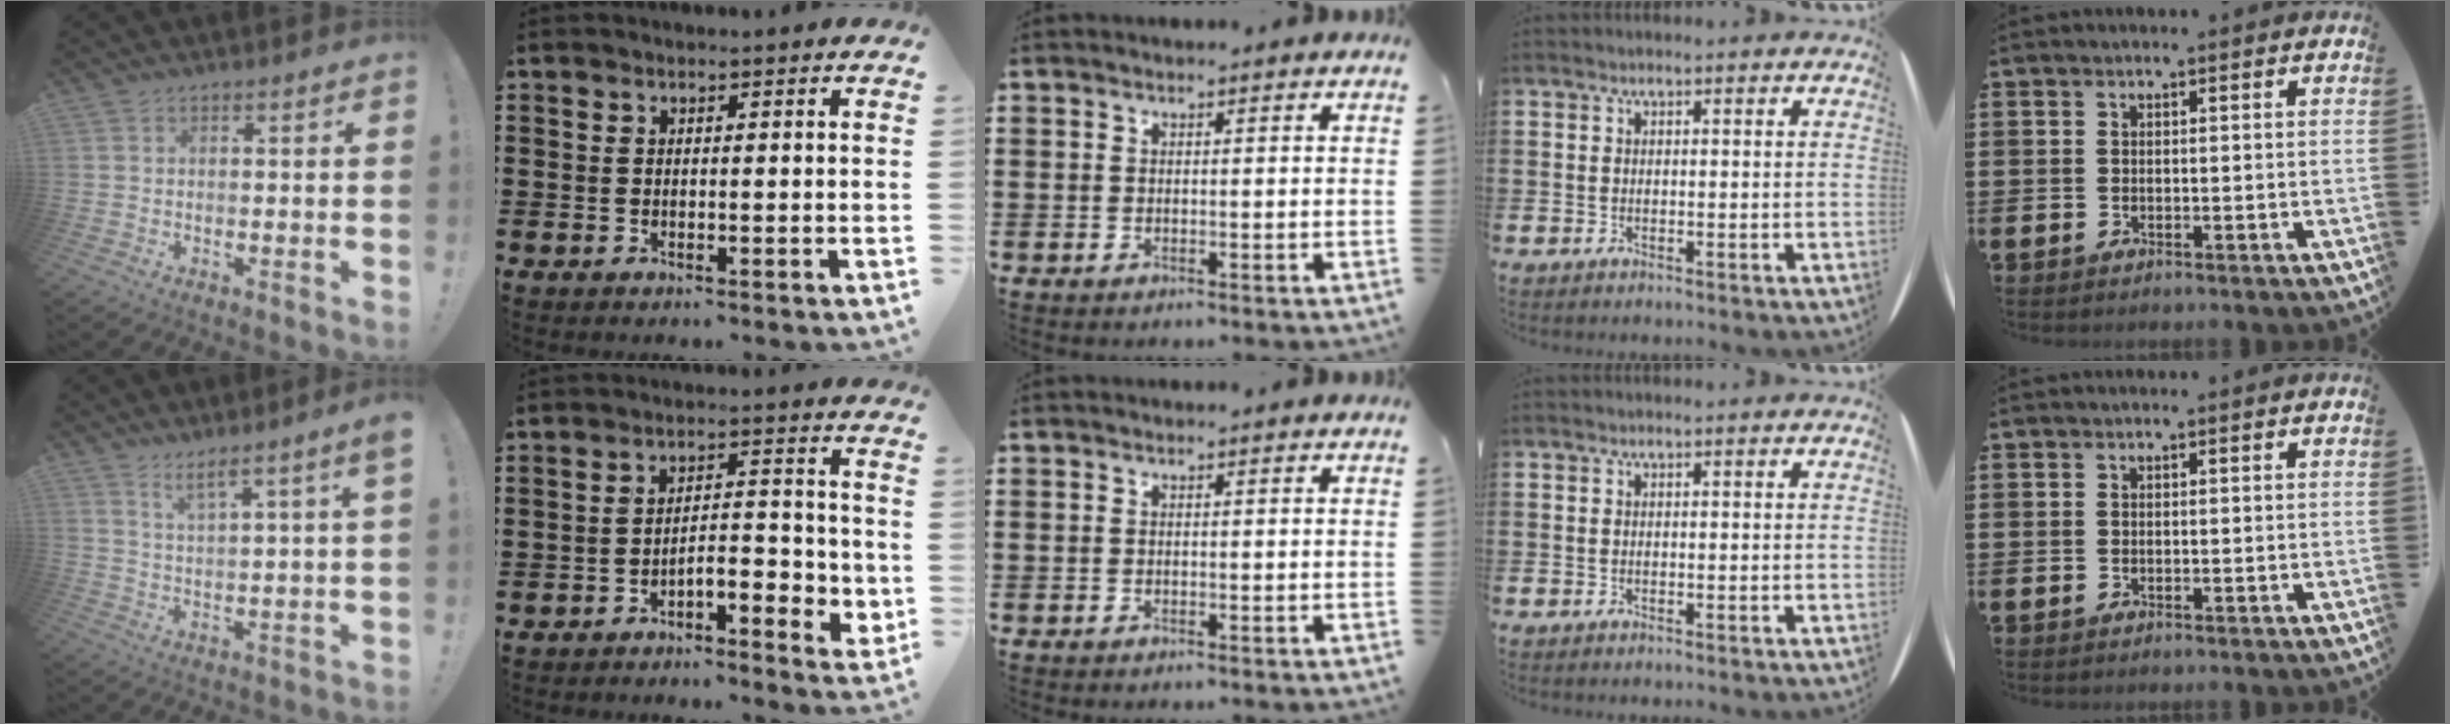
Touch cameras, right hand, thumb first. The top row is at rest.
{"thumb": {"total": 5.9, "force": [4.6, -0.6, 3.7], "torque": [-0.061, -0.028, 0.073]}, "index": {"total": 4.5, "force": [-3.1, 1.3, 2.9], "torque": [-0.050, 0.009, -0.059]}}